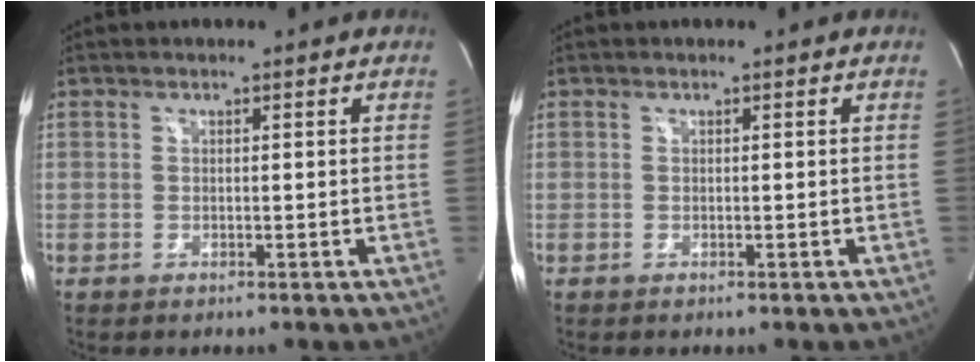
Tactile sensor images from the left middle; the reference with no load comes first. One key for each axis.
{"total": 0.0}